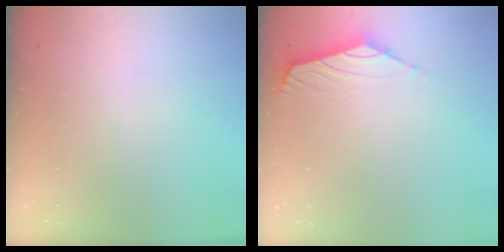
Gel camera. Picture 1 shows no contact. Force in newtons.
{"total": 1.7, "press": 1.6, "slide": 0.7}